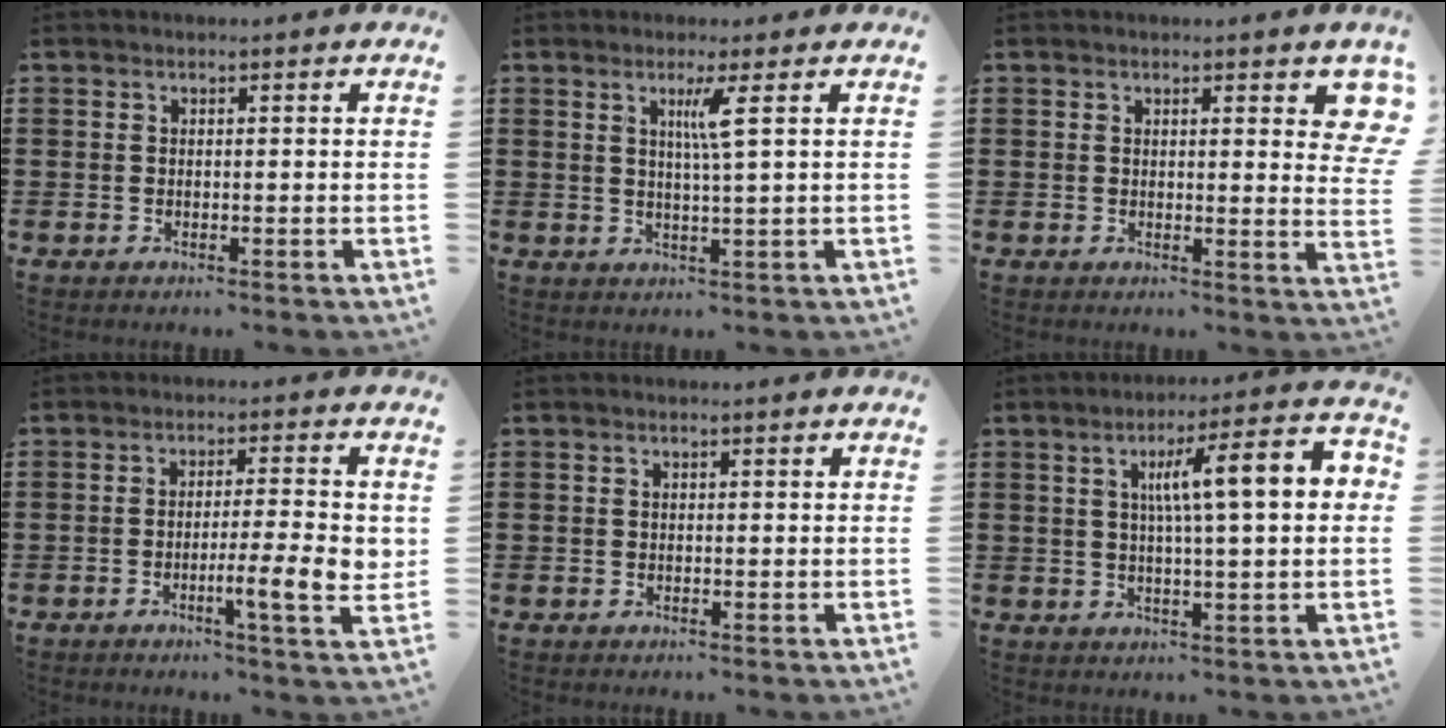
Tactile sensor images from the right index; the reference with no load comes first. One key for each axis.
{"total": 3.5, "fx": 1.2, "fy": -0.8, "fz": 3.2, "tx": -0.064, "ty": -0.010, "tz": 0.017}
{"total": 3.0, "fx": 2.0, "fy": 0.8, "fz": 2.2, "tx": -0.025, "ty": -0.003, "tz": 0.031}
{"total": 8.3, "fx": -1.6, "fy": 0.9, "fz": 8.1, "tx": -0.124, "ty": -0.010, "tz": -0.024}
{"total": 0.0}
{"total": 10.5, "fx": 2.2, "fy": 1.5, "fz": 10.2, "tx": -0.177, "ty": 0.002, "tz": 0.027}